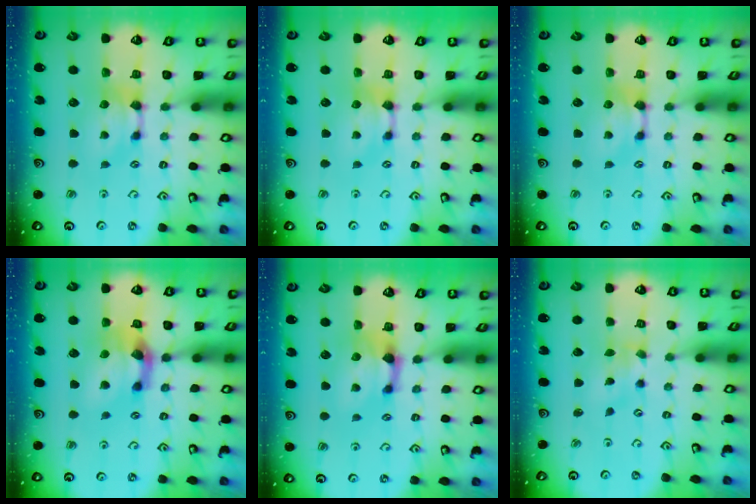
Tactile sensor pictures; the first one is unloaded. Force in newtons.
{"total": 0.0}
{"total": 0.0}
{"total": 5.3, "press": 4.8, "slide": 2.2}
{"total": 1.5, "press": 0.8, "slide": 1.3}
{"total": 2.3, "press": 2.1, "slide": 0.9}